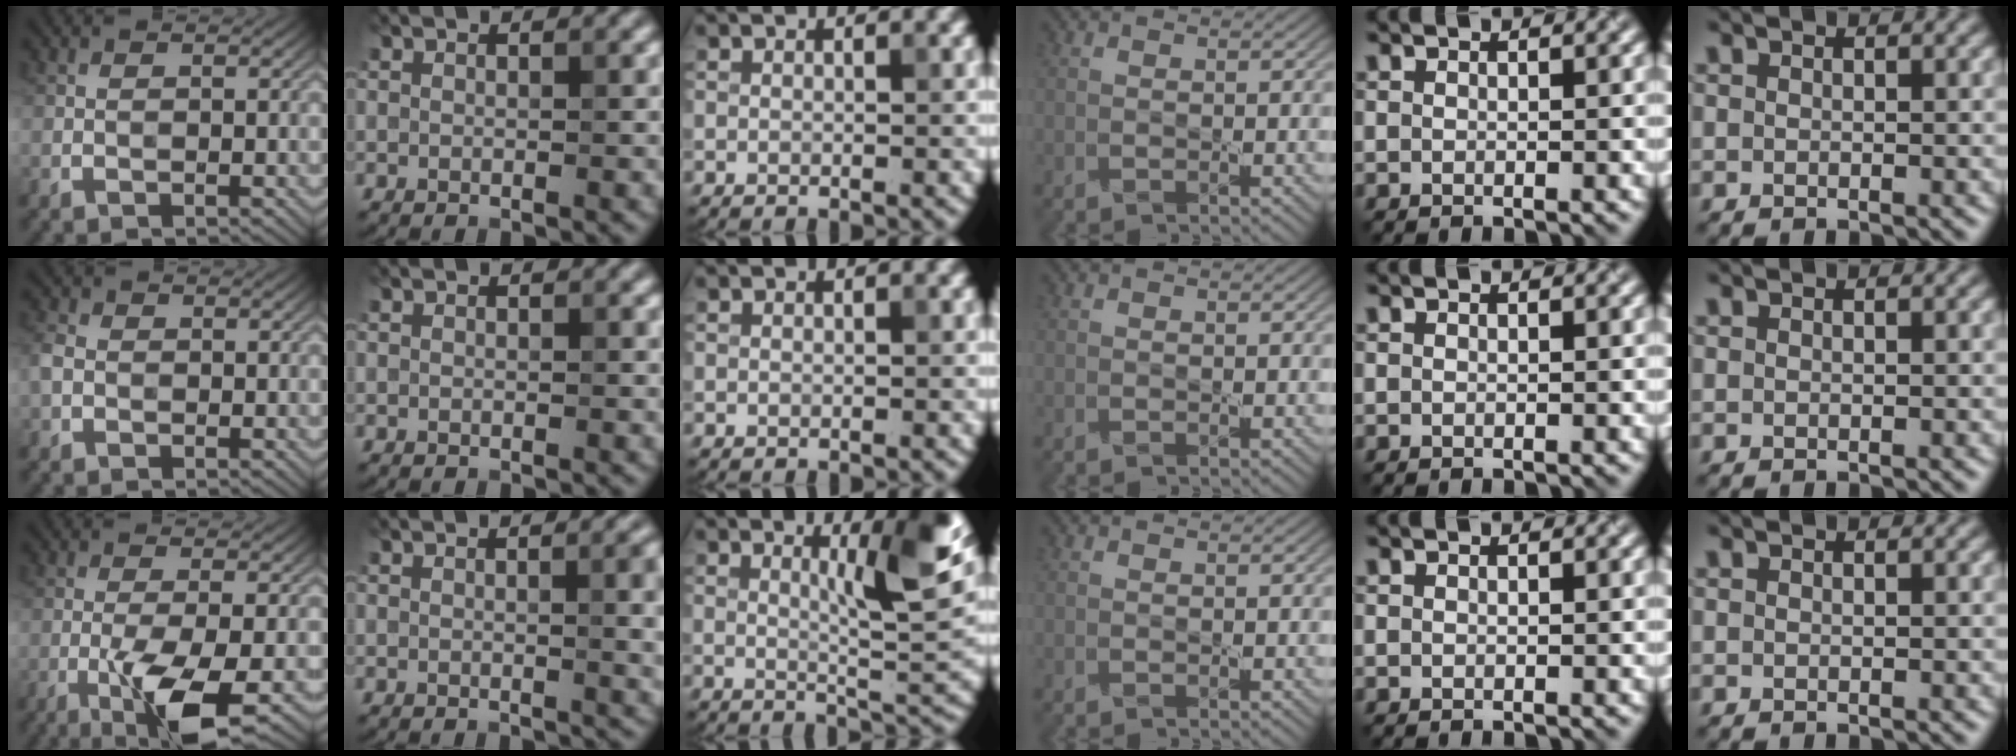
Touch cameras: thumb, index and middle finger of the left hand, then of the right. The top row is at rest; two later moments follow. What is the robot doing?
{"motion": "squeeze", "object": "paper clamp"}